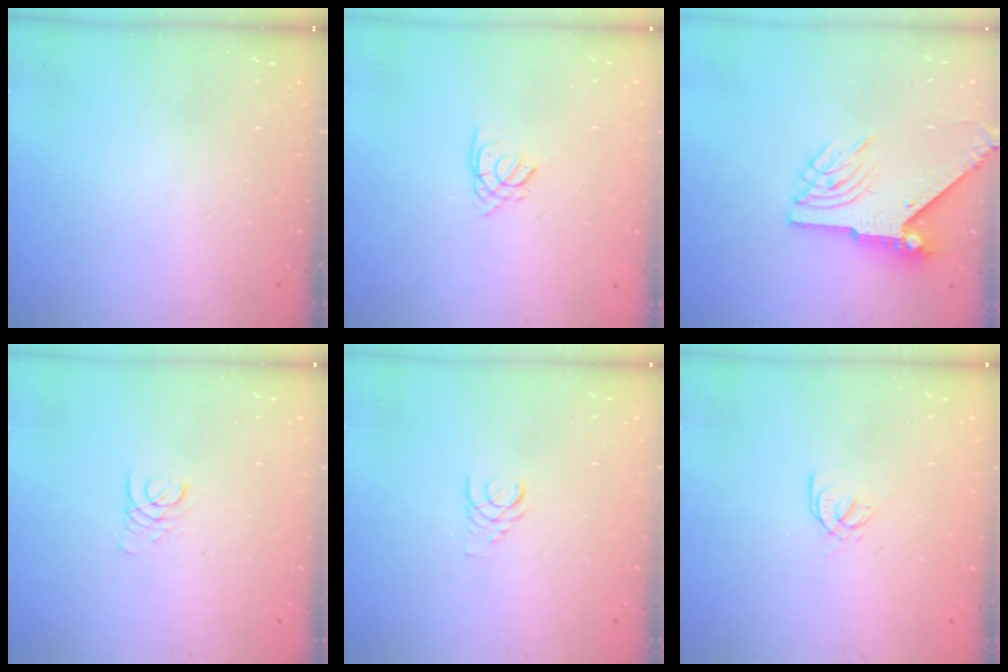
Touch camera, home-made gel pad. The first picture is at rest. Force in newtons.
{"total": 1.3, "press": 1.3, "slide": 0.4}
{"total": 8.2, "press": 8.2, "slide": 0.9}
{"total": 1.6, "press": 1.6, "slide": 0.1}
{"total": 1.7, "press": 1.7, "slide": 0.2}
{"total": 2.6, "press": 2.5, "slide": 0.6}